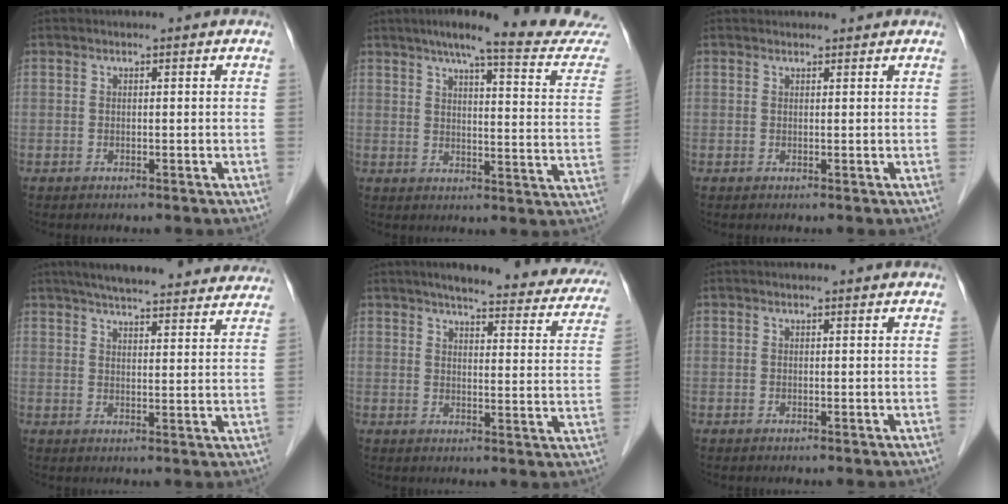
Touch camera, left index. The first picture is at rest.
{"total": 20.3, "force": [18.2, 0.4, 9.0], "torque": [-0.116, -0.051, 0.215]}
{"total": 3.3, "force": [3.2, 0.9, 0.3], "torque": [-0.003, 0.032, 0.045]}
{"total": 24.9, "force": [22.6, 3.7, 9.9], "torque": [-0.146, 0.001, 0.281]}
{"total": 22.4, "force": [19.3, 4.4, 10.5], "torque": [-0.119, -0.013, 0.213]}
{"total": 1.4, "force": [1.3, 0.2, 0.3], "torque": [-0.011, 0.010, 0.014]}